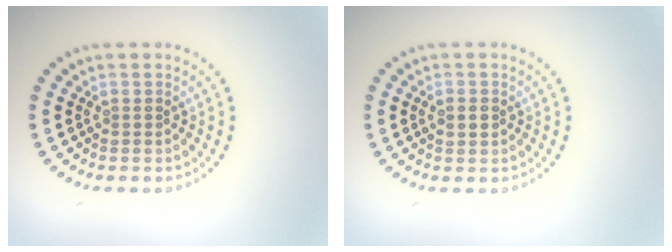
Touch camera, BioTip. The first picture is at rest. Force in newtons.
{"total": 1.2, "press": 1.2, "slide": 0.1}